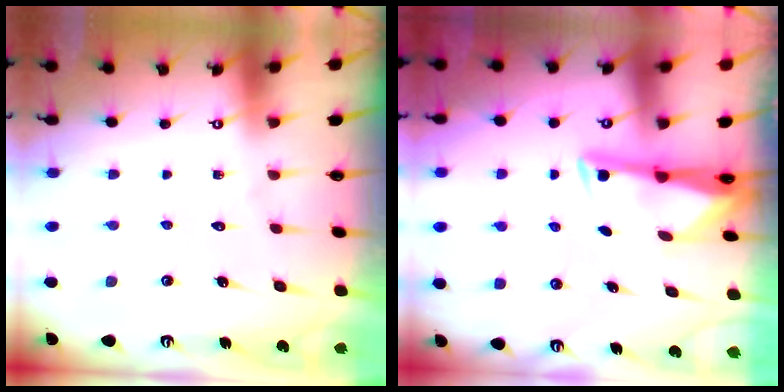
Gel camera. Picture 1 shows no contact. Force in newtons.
{"total": 2.9, "press": 2.9, "slide": 0.4}